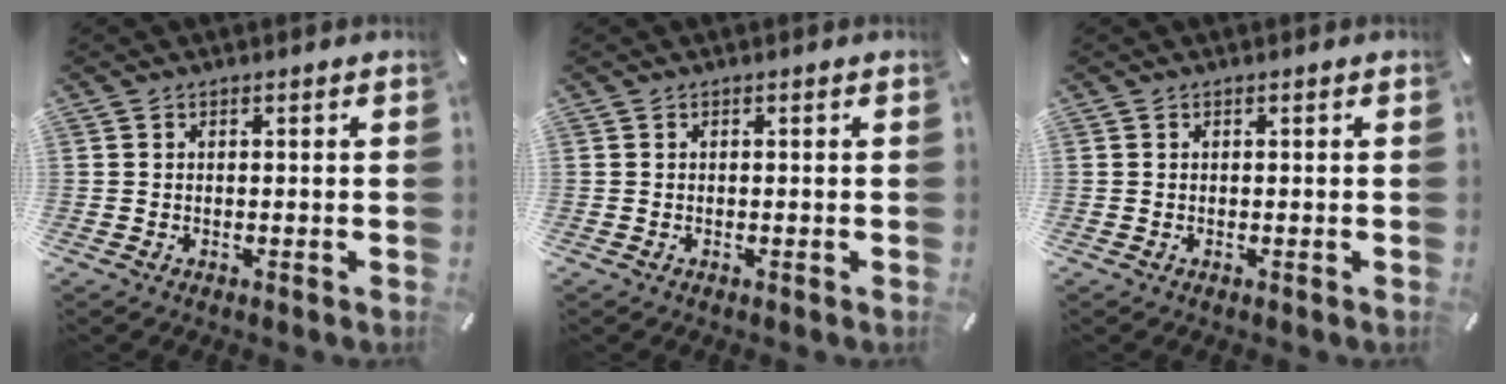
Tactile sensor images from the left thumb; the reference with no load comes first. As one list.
[{"total": 0.0}, {"total": 0.0}]